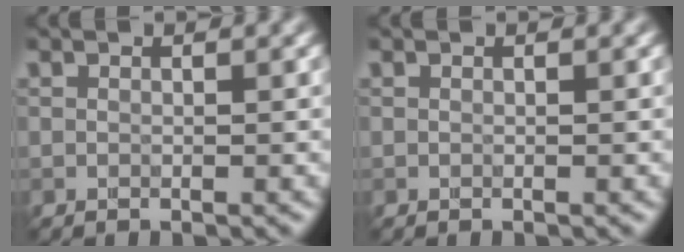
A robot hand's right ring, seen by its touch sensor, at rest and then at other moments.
{"total": 0.0}